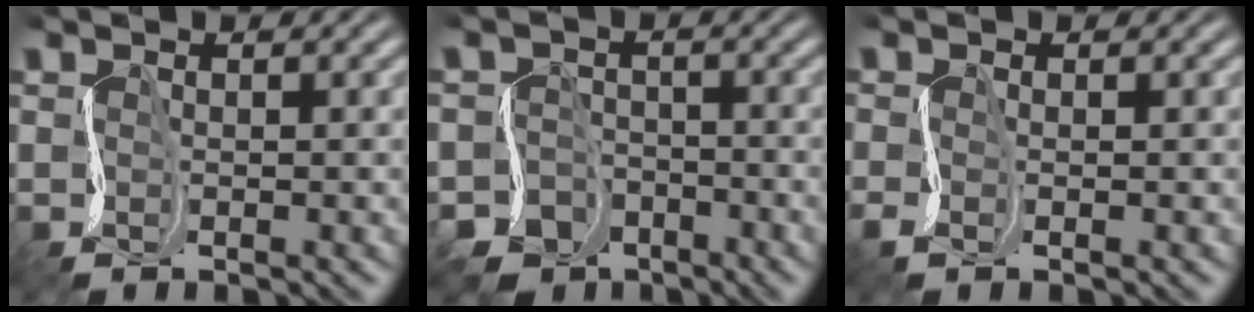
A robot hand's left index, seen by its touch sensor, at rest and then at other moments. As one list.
[{"total": 5.0, "force": [-3.9, 3.0, 0.6], "torque": [-0.005, -0.007, -0.074]}, {"total": 1.1, "force": [-0.7, 0.3, 0.8], "torque": [-0.028, -0.004, -0.021]}]